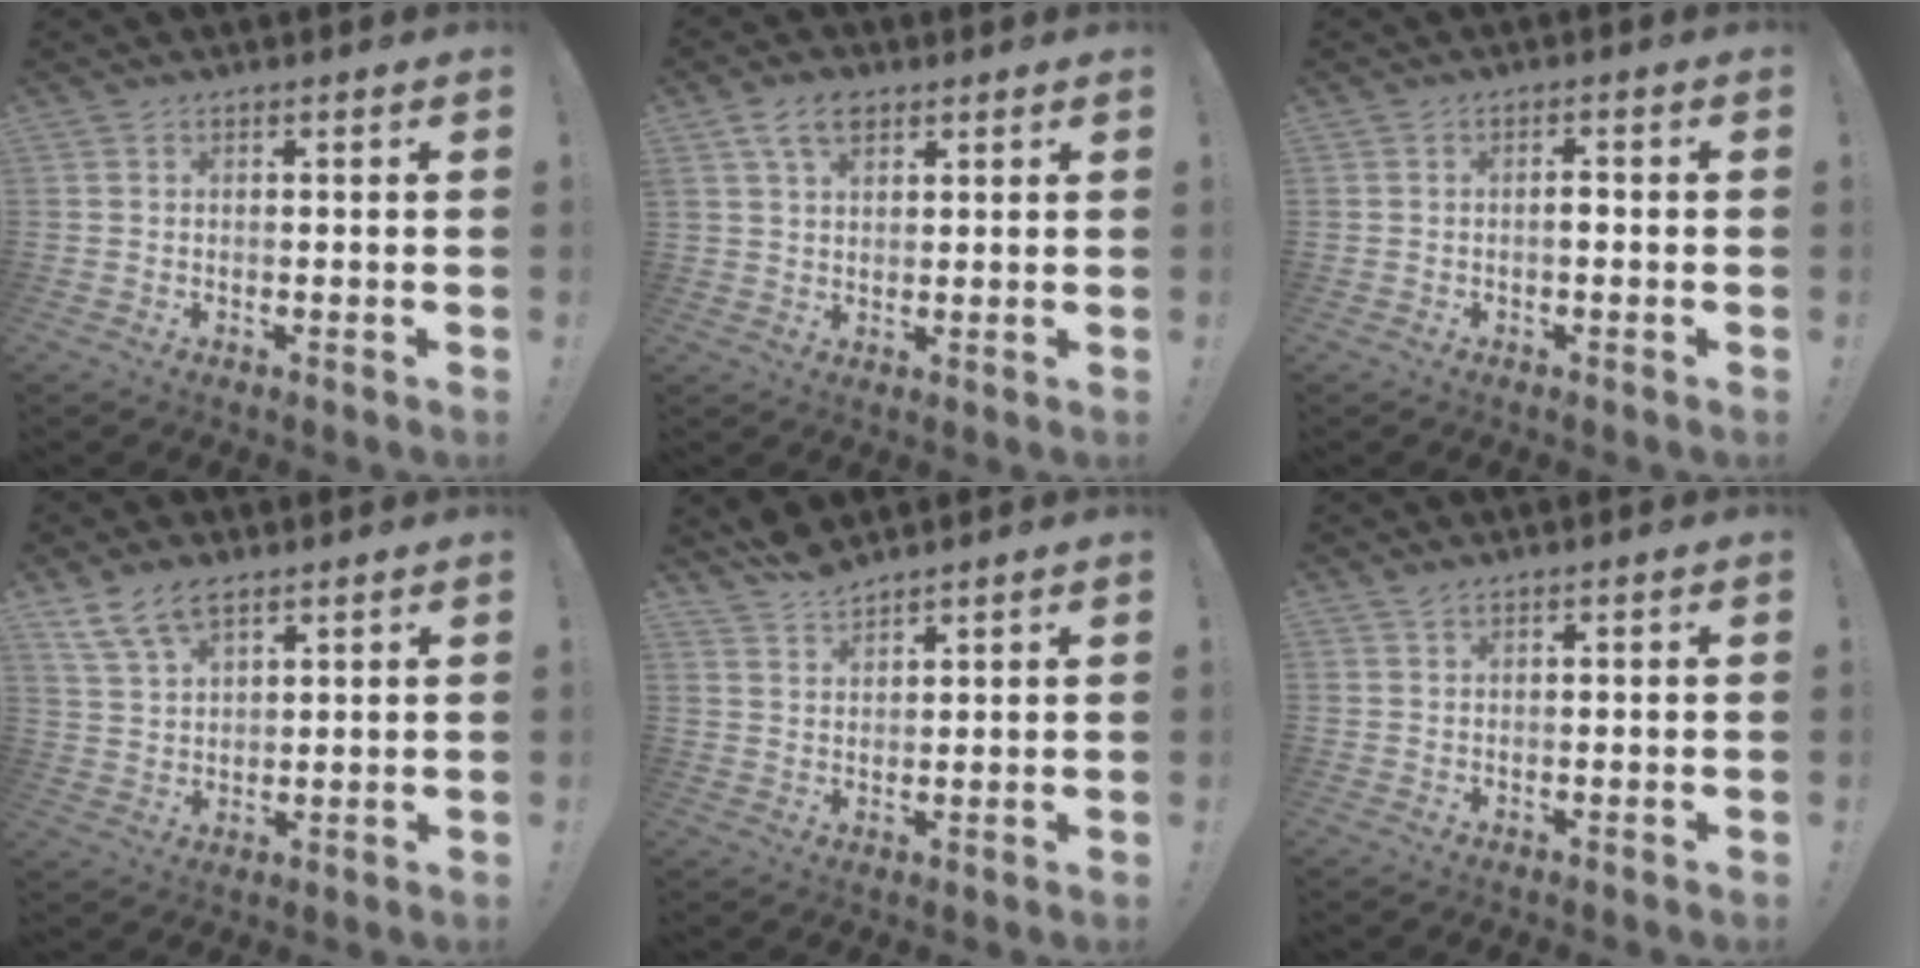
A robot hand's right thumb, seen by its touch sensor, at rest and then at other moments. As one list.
[{"total": 7.0, "force": [4.0, 4.1, 4.1], "torque": [-0.065, -0.008, 0.075]}, {"total": 2.0, "force": [-0.7, 0.7, 1.7], "torque": [-0.026, 0.004, -0.015]}, {"total": 8.5, "force": [5.9, 4.1, 4.5], "torque": [-0.084, -0.023, 0.115]}, {"total": 4.9, "force": [4.6, 1.2, 1.2], "torque": [-0.020, -0.031, 0.086]}, {"total": 1.2, "force": [1.0, 0.3, 0.5], "torque": [-0.015, 0.002, 0.019]}]